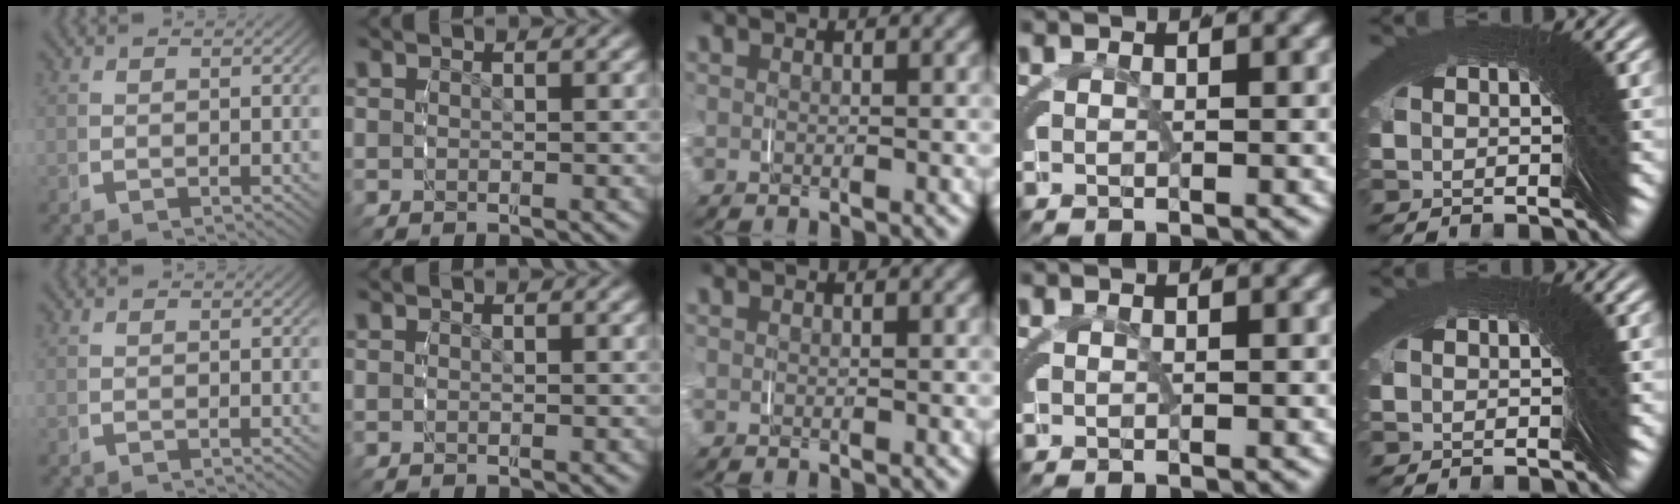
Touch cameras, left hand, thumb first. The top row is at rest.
{}